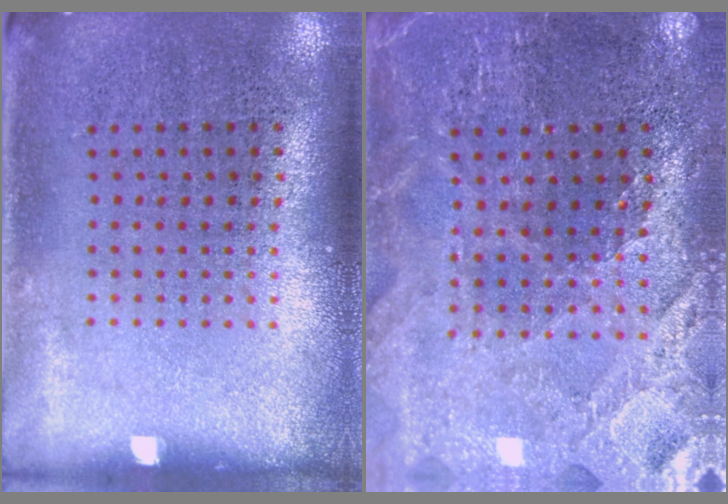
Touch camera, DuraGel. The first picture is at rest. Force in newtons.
{"total": 1.9, "press": 1.9, "slide": 0.3}